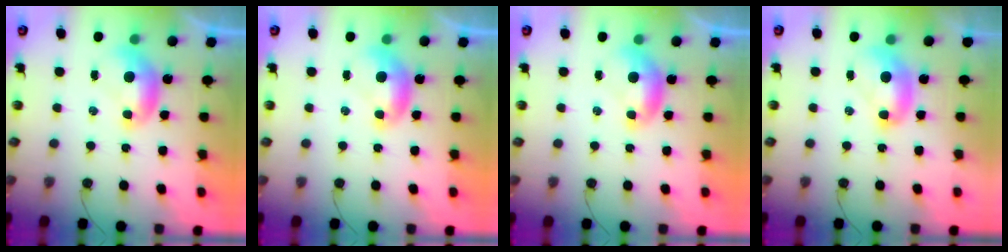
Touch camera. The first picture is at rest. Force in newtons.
{"total": 0.0}
{"total": 0.0}
{"total": 2.2, "press": 2.2, "slide": 0.2}